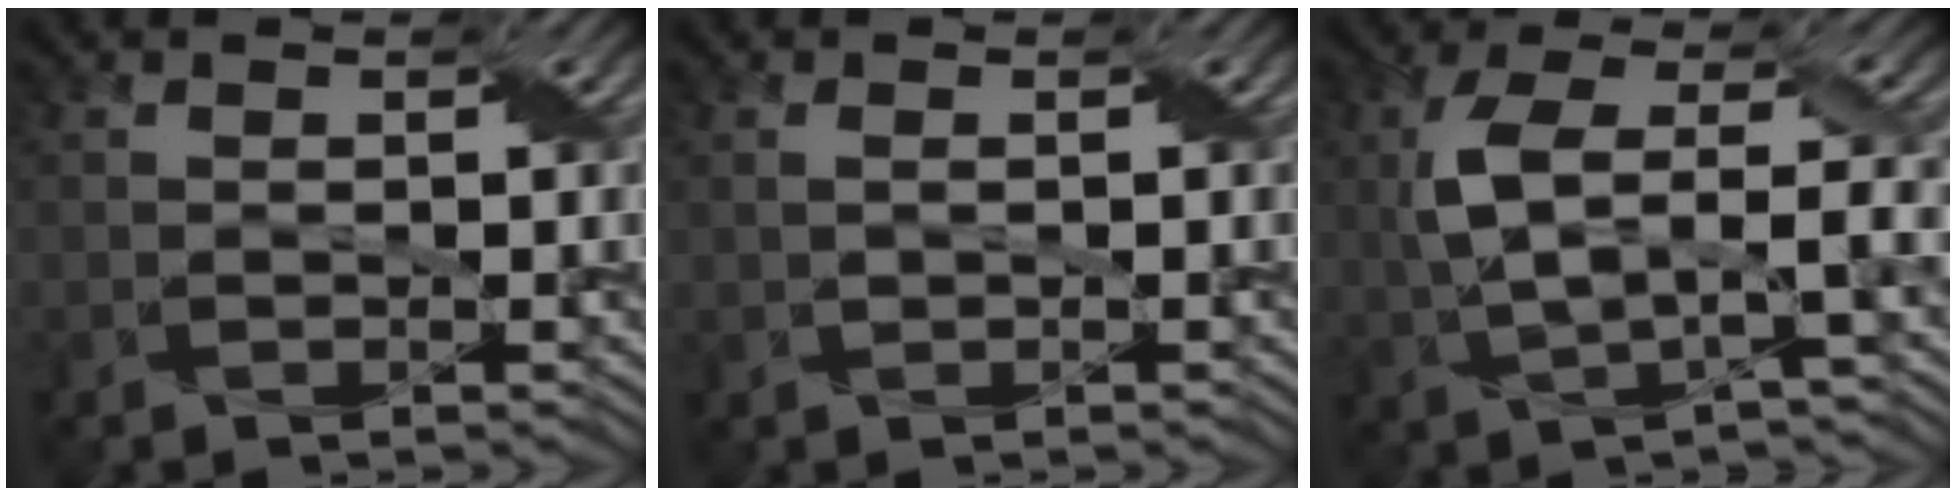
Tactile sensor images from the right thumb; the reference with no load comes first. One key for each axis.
{"total": 0.0}
{"total": 7.5, "fx": 0.5, "fy": 2.8, "fz": 6.9, "tx": -0.152, "ty": 0.012, "tz": 0.008}